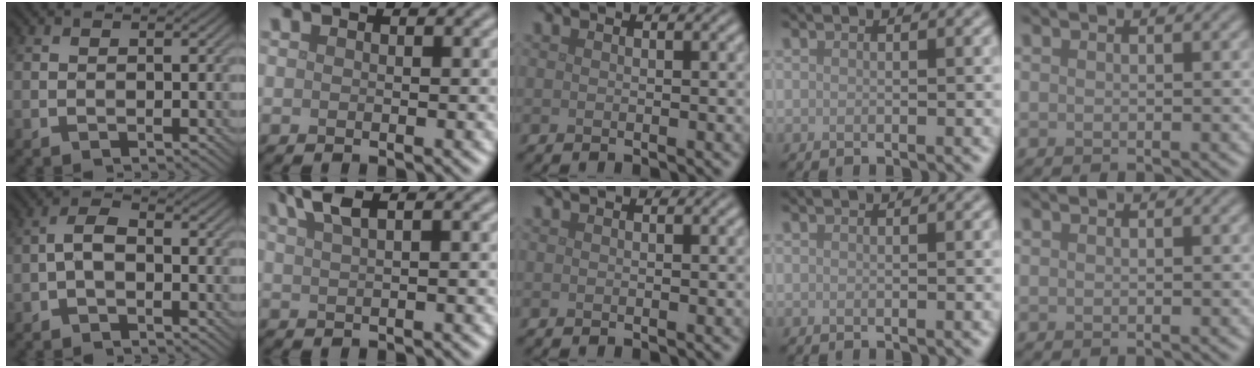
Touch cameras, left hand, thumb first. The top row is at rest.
{"thumb": {"total": 3.0, "force": [-1.0, 1.5, 2.4], "torque": [-0.046, 0.010, -0.026]}, "index": {"total": 2.9, "force": [1.8, 0.8, 2.2], "torque": [-0.029, 0.010, 0.033]}}